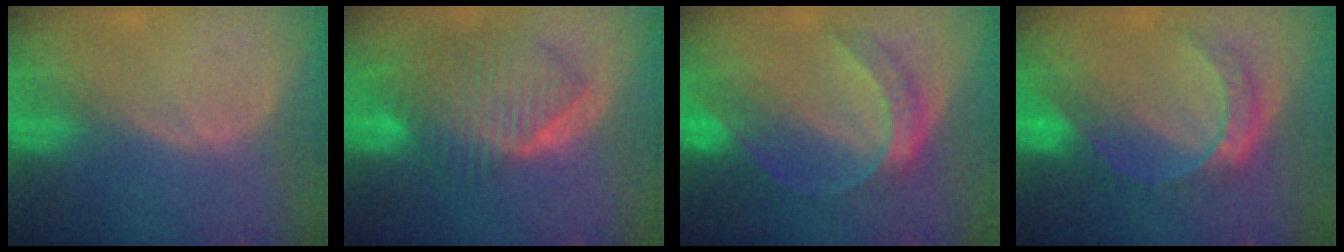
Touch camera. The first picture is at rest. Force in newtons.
{"total": 10.5, "press": 9.1, "slide": 5.2}
{"total": 7.5, "press": 6.3, "slide": 4.1}
{"total": 7.7, "press": 6.4, "slide": 4.3}